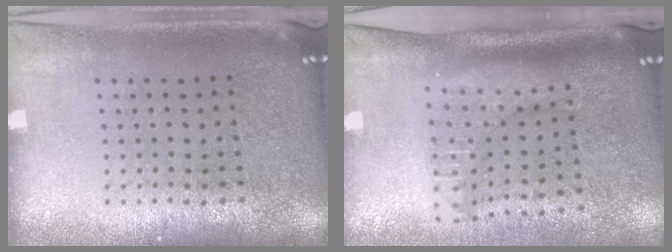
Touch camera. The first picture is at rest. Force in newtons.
{"total": 2.1, "press": 1.5, "slide": 1.4}